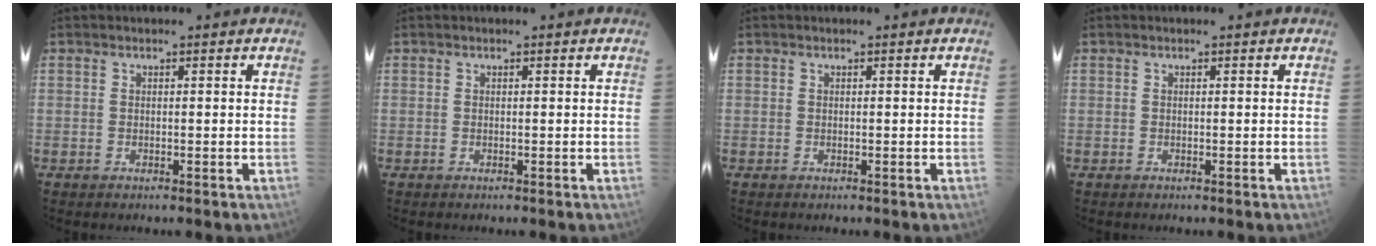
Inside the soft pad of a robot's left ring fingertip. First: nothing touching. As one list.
[{"total": 0.0}, {"total": 0.0}, {"total": 0.0}]